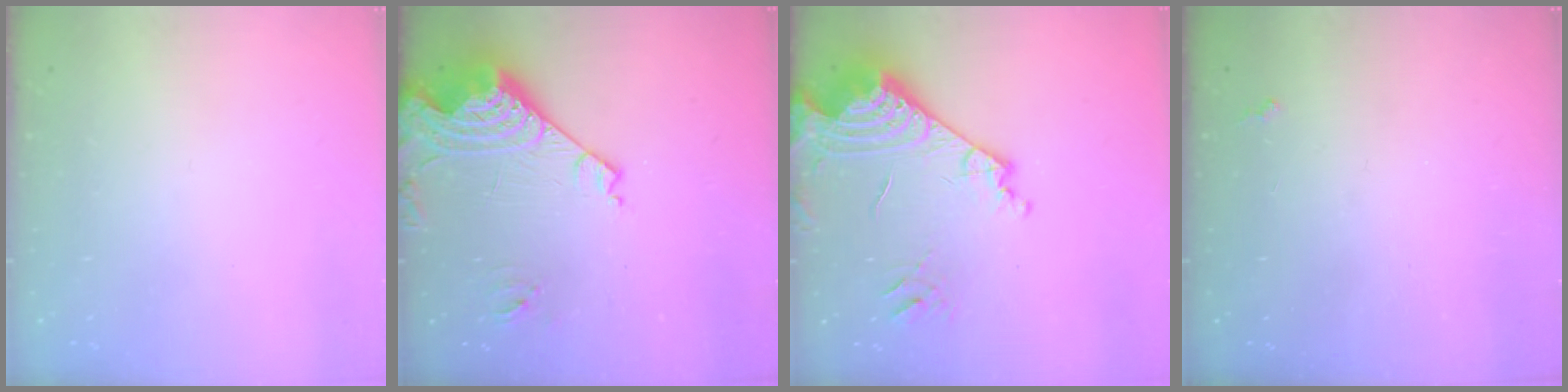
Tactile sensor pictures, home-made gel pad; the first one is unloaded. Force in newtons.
{"total": 15.2, "press": 15.0, "slide": 1.8}
{"total": 21.0, "press": 20.9, "slide": 2.5}
{"total": 2.3, "press": 2.2, "slide": 0.4}